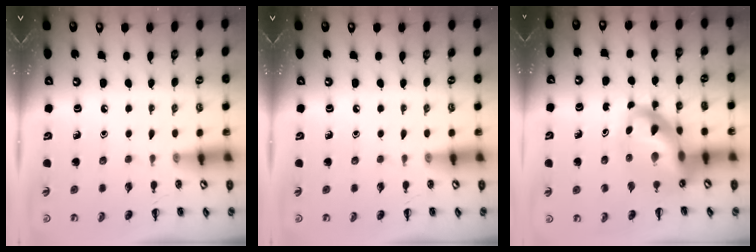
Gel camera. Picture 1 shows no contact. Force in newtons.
{"total": 0.0}
{"total": 14.9, "press": 14.3, "slide": 4.1}